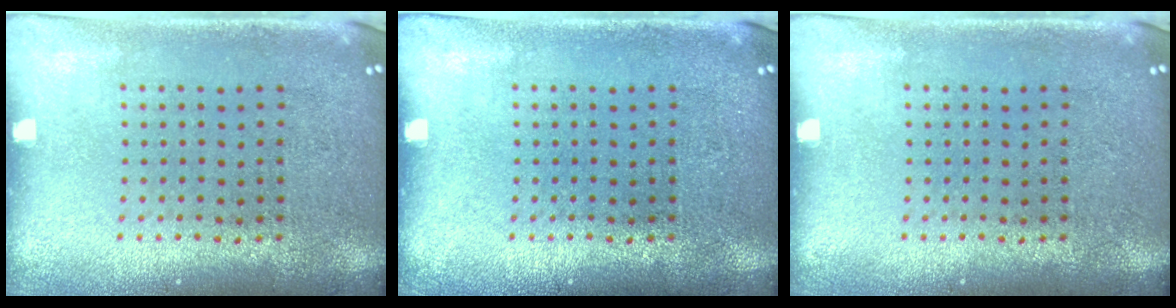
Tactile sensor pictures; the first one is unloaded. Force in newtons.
{"total": 0.0}
{"total": 0.0}